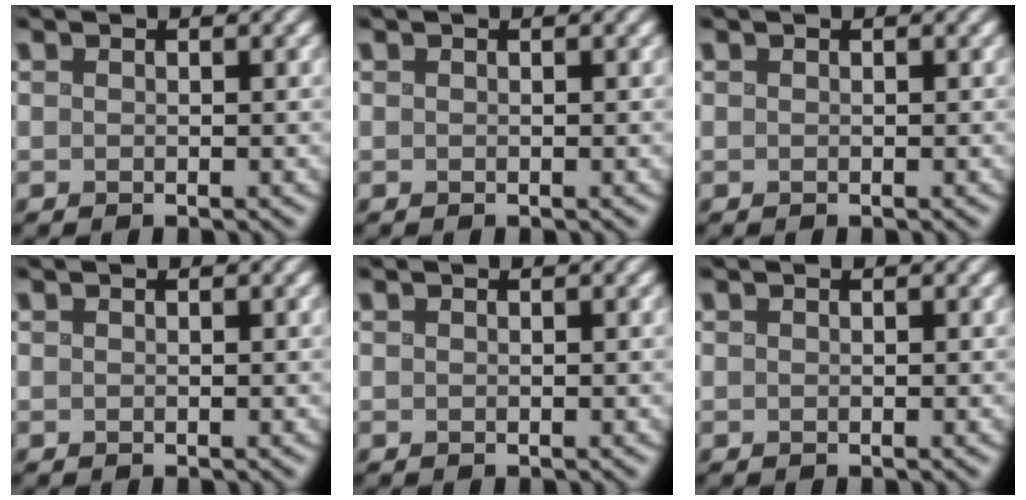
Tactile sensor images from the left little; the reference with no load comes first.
{"total": 0.0}
{"total": 0.0}
{"total": 0.0}
{"total": 0.0}
{"total": 0.0}